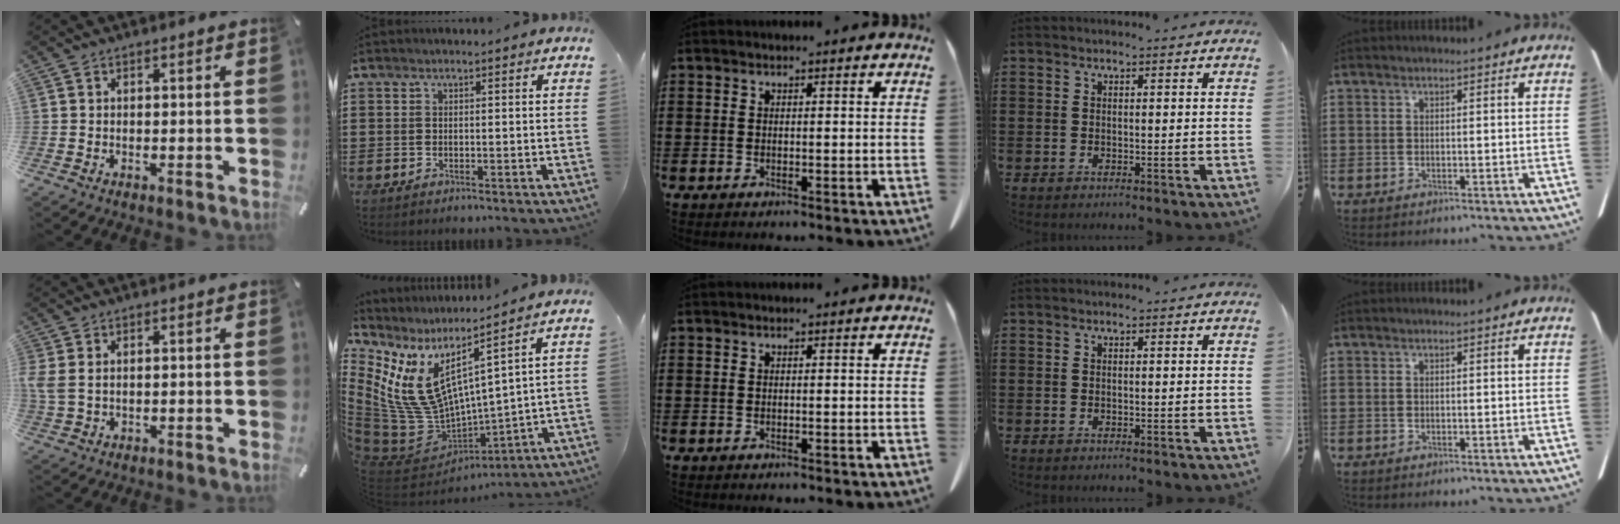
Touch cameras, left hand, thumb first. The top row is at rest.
{"thumb": {"total": 3.2, "force": [0.9, 2.0, 2.3], "torque": [-0.062, -0.003, 0.013]}, "index": {"total": 9.3, "force": [3.1, 5.2, 7.0], "torque": [-0.202, -0.064, 0.047]}}